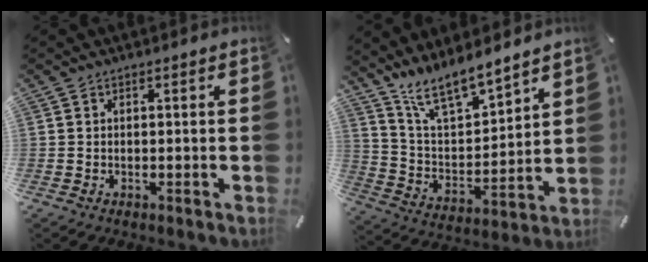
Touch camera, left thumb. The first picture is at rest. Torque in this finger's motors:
{"motor_torque": [1.42, -0.70, 1.05, -1.73, 0.11]}